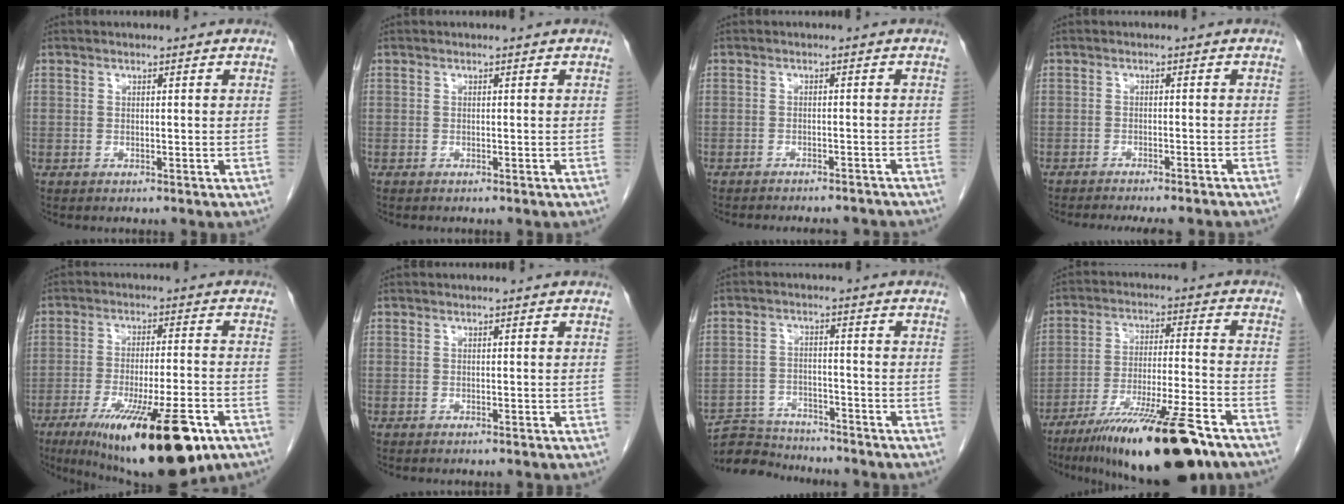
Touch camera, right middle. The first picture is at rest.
{"total": 0.0}
{"total": 8.9, "force": [-8.3, 1.9, 2.5], "torque": [-0.034, 0.001, -0.095]}
{"total": 11.0, "force": [-10.0, 1.4, 4.4], "torque": [-0.053, -0.009, -0.121]}
{"total": 19.1, "force": [-10.7, 3.7, 15.3], "torque": [-0.200, -0.032, -0.163]}
{"total": 0.0}
{"total": 5.1, "force": [-5.0, 1.2, -0.3], "torque": [0.008, -0.007, -0.090]}
{"total": 18.9, "force": [-13.3, 1.8, 13.3], "torque": [-0.191, -0.027, -0.222]}